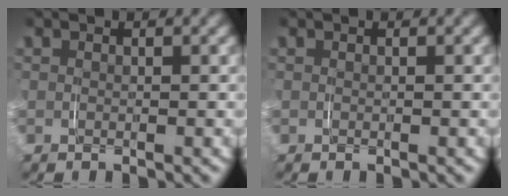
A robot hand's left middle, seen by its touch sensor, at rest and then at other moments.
{"total": 0.0}